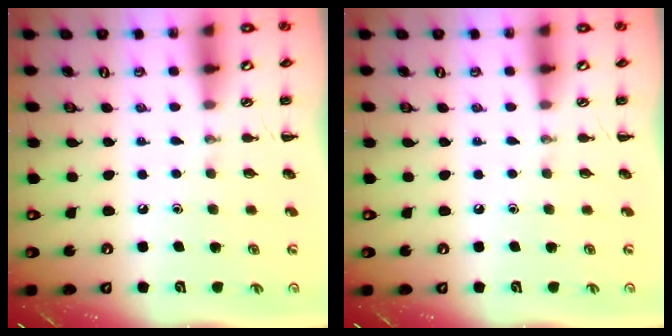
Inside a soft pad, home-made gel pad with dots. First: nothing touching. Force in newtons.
{"total": 0.0}